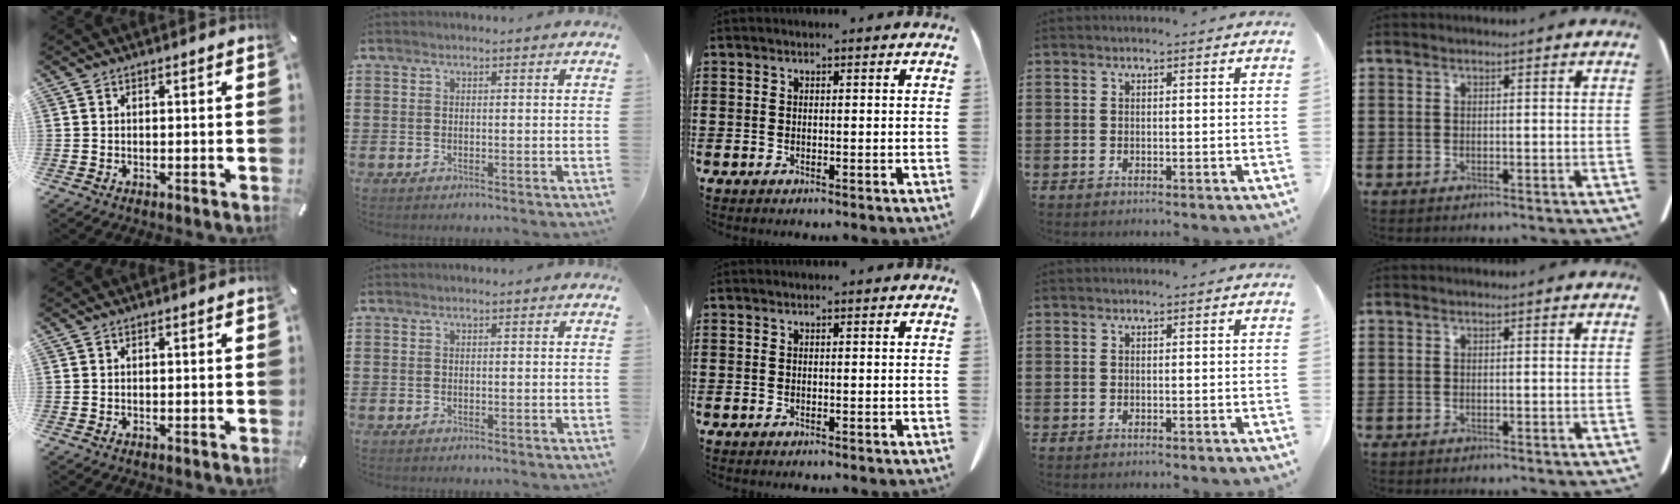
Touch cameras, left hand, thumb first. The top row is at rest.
{}